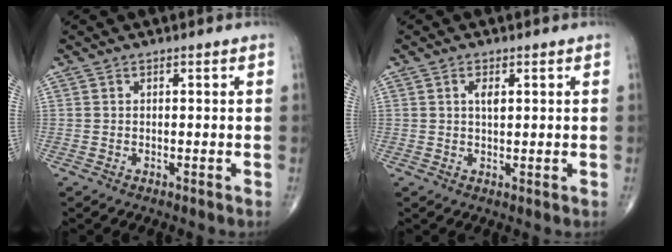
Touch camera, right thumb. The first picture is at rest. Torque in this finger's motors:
{"motor_torque": [0.31, 0.22, -0.06, -0.08, 0.02]}